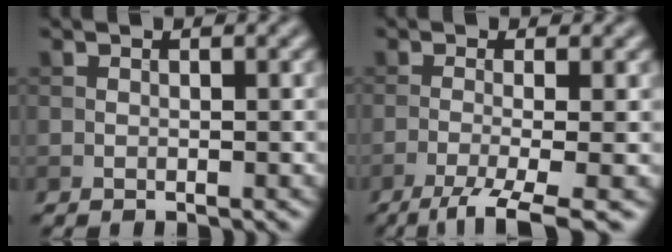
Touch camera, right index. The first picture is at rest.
{"total": 5.6, "force": [-3.1, 1.1, 4.6], "torque": [-0.069, -0.003, -0.063]}